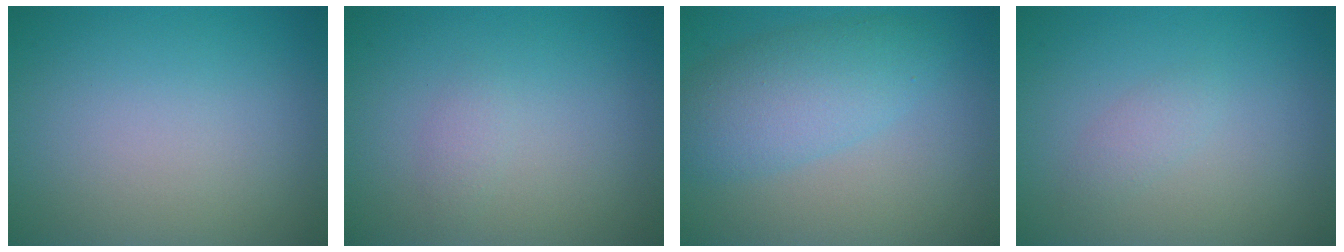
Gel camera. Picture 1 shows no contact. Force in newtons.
{"total": 0.9, "press": 0.9, "slide": 0.0}
{"total": 4.9, "press": 4.9, "slide": 0.1}
{"total": 1.0, "press": 1.0, "slide": 0.1}